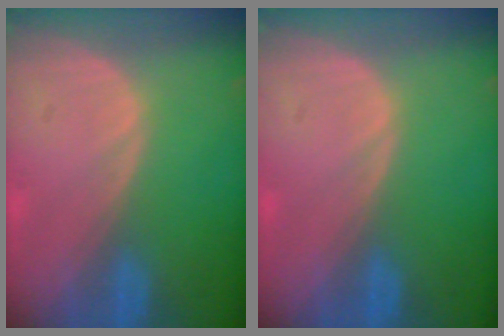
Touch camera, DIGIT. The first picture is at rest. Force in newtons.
{"total": 0.0}